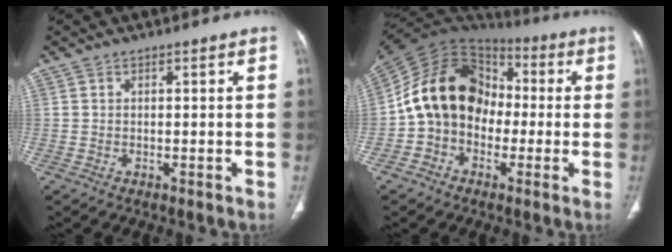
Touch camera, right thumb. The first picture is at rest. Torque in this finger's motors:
{"motor_torque": [-0.51, 1.63, 1.76, -0.32, 0.30]}